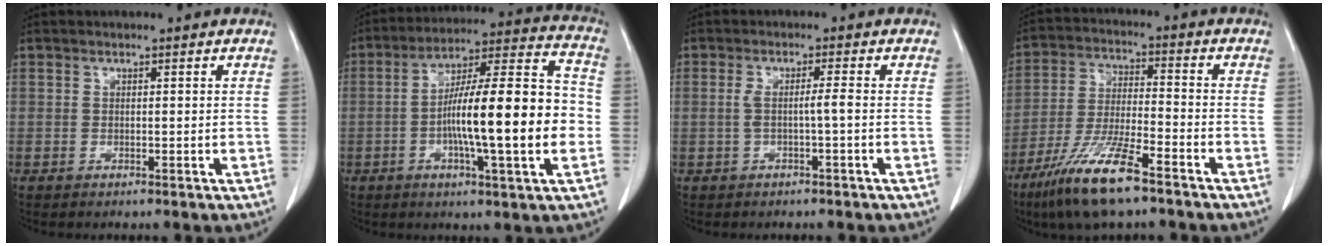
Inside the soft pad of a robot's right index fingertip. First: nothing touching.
{"total": 19.1, "force": [-3.0, 1.9, 18.8], "torque": [-0.306, 0.013, -0.051]}
{"total": 2.7, "force": [-0.3, -0.2, 2.6], "torque": [-0.049, 0.005, -0.005]}
{"total": 12.7, "force": [-8.4, 1.7, 9.4], "torque": [-0.193, -0.028, -0.154]}